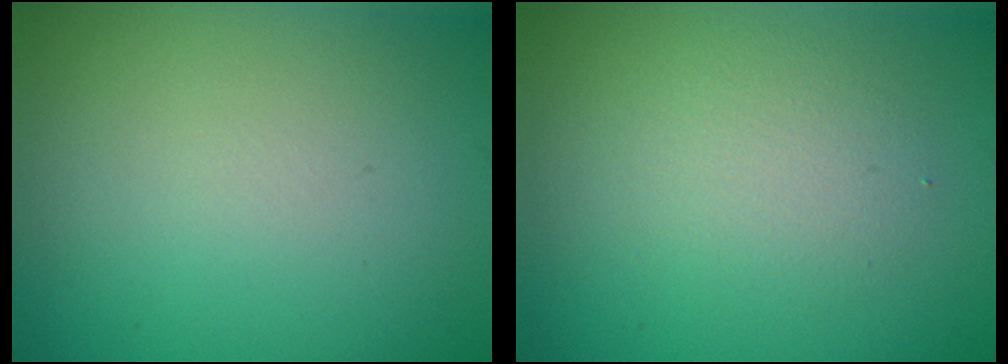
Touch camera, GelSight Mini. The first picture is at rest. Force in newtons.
{"total": 2.4, "press": 2.4, "slide": 0.2}